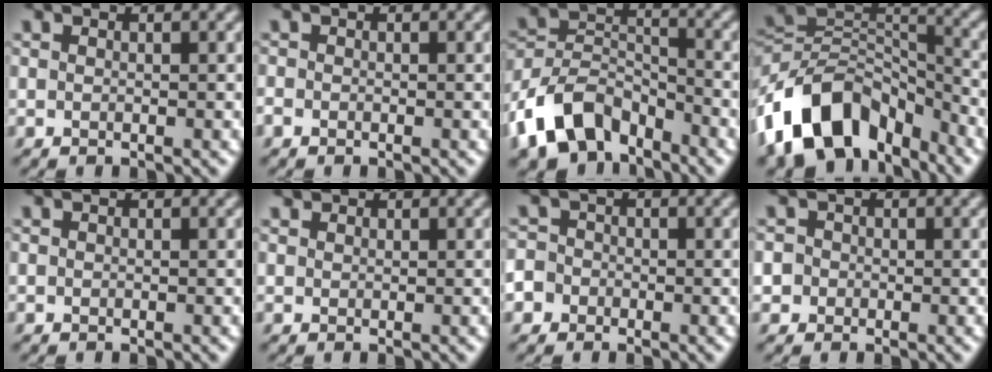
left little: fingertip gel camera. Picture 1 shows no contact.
{"total": 0.8, "force": [-0.5, 0.5, 0.1], "torque": [-0.002, -0.002, -0.012]}
{"total": 8.9, "force": [-5.9, 5.2, 4.1], "torque": [-0.079, -0.001, -0.129]}
{"total": 12.4, "force": [-7.5, 7.4, 6.5], "torque": [-0.117, 0.025, -0.153]}
{"total": 0.0}
{"total": 0.6, "force": [0.5, 0.4, 0.0], "torque": [0.000, 0.001, 0.010]}
{"total": 3.6, "force": [-1.6, 3.2, 0.7], "torque": [0.003, 0.007, -0.050]}
{"total": 2.6, "force": [0.1, 2.5, 0.8], "torque": [0.003, 0.017, -0.013]}